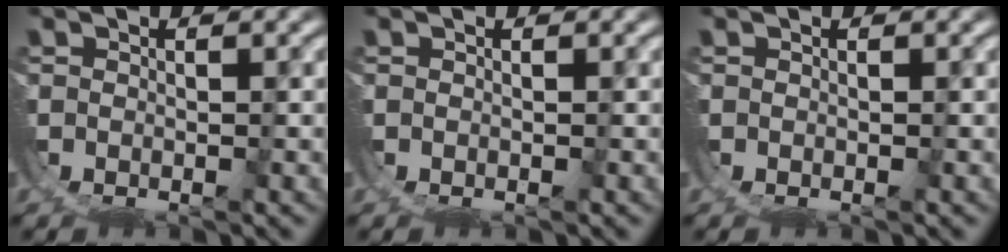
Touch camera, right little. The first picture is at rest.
{"total": 0.0}
{"total": 0.0}